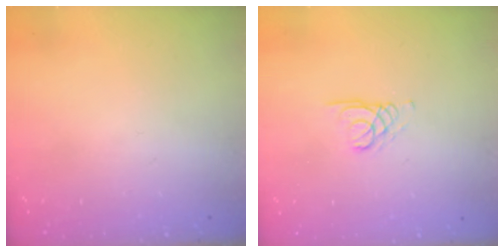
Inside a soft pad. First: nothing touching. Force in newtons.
{"total": 1.7, "press": 1.7, "slide": 0.2}